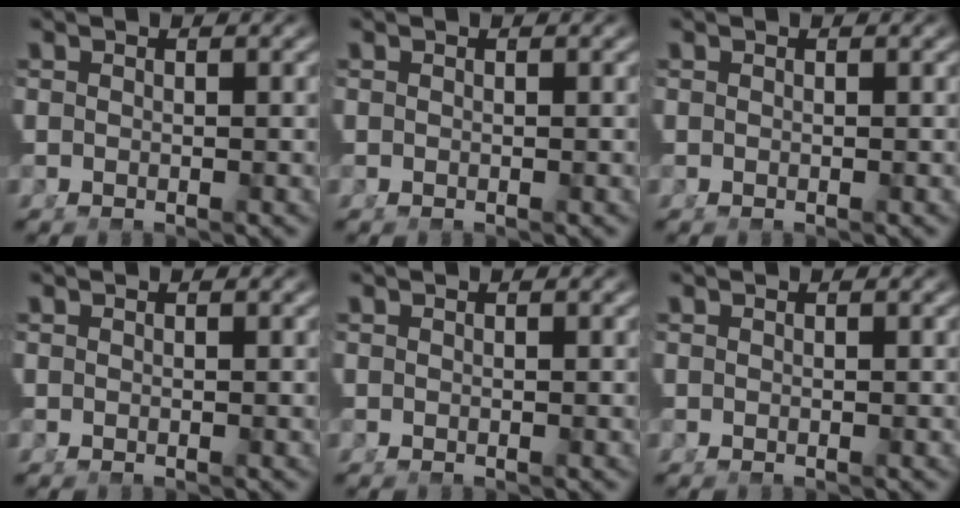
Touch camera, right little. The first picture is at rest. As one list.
[{"total": 0.0}, {"total": 0.0}, {"total": 0.0}, {"total": 0.0}, {"total": 0.0}]